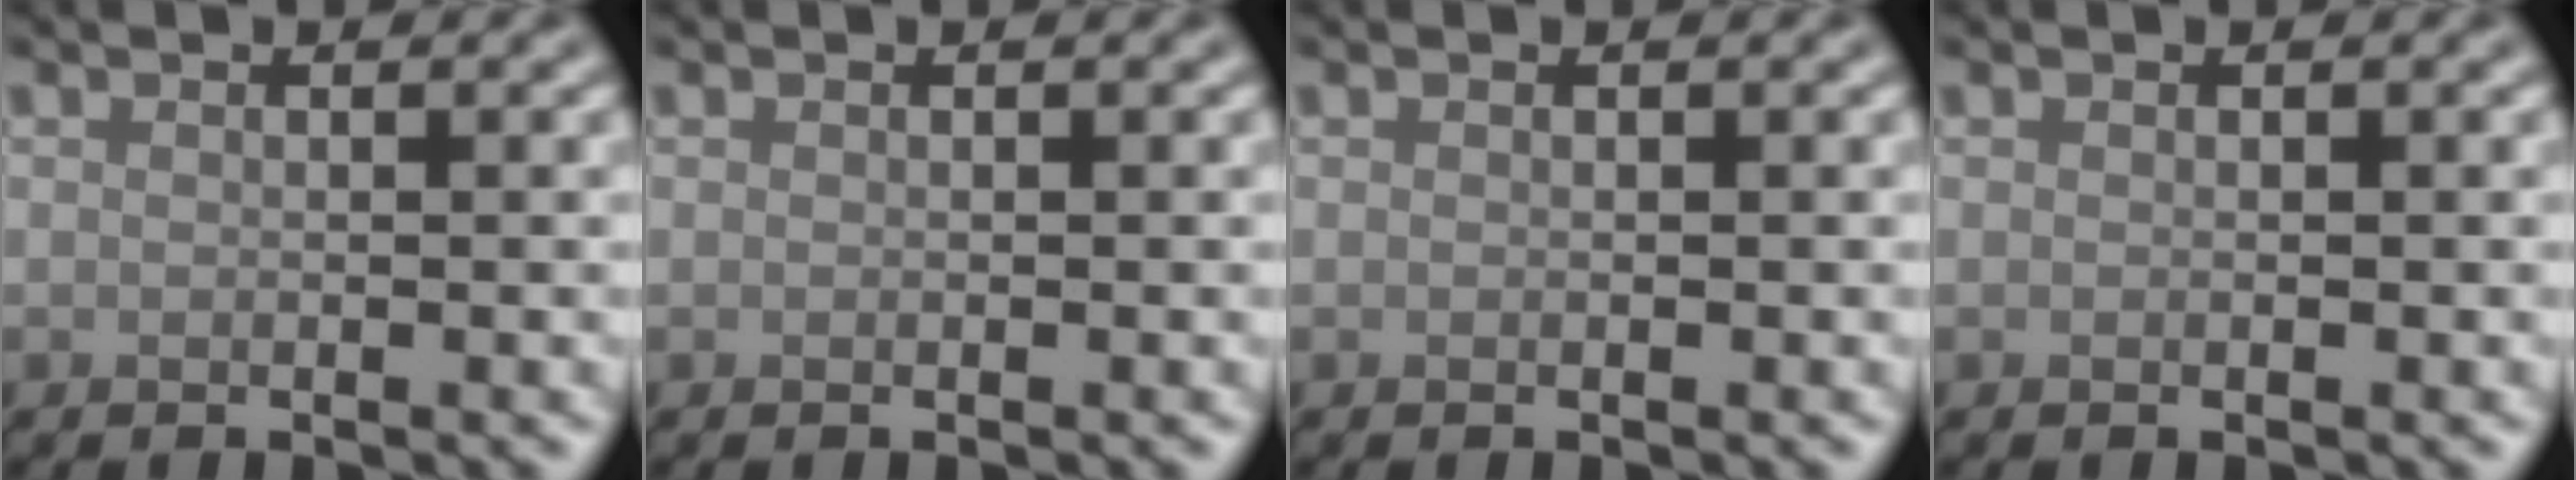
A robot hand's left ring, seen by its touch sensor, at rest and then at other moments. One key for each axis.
{"total": 0.0}
{"total": 0.0}
{"total": 0.0}